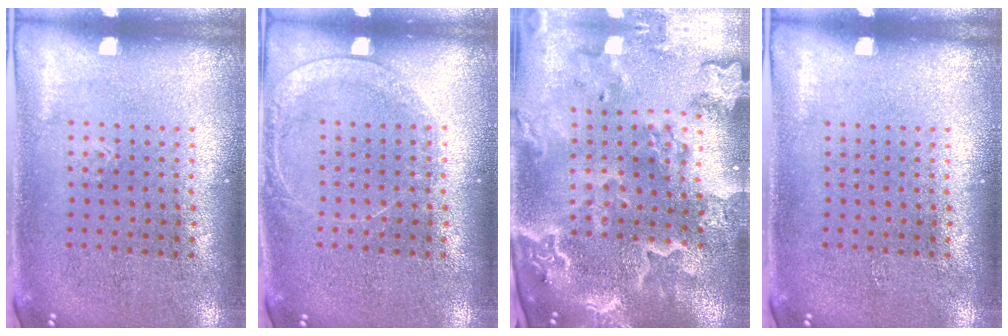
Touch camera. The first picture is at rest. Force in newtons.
{"total": 1.4, "press": 1.4, "slide": 0.1}
{"total": 4.0, "press": 3.3, "slide": 2.2}
{"total": 0.0}